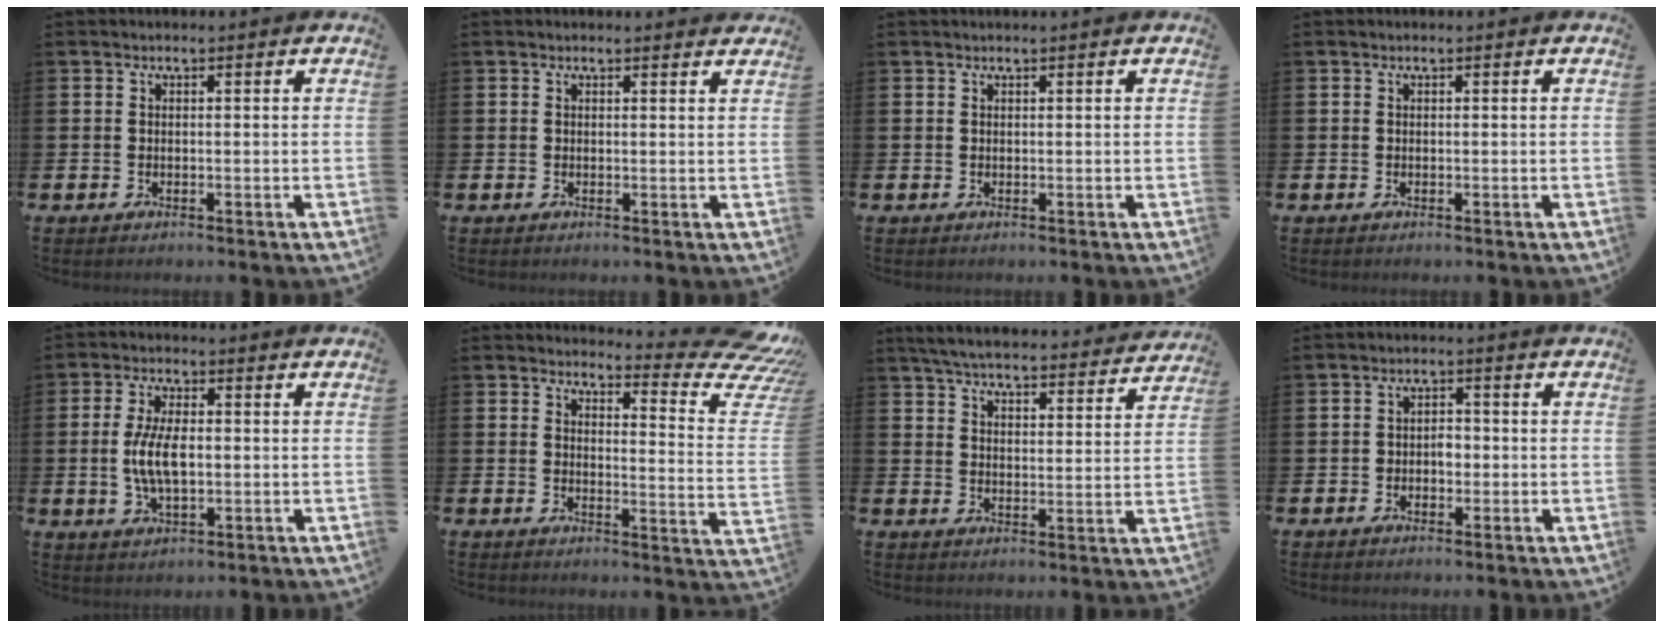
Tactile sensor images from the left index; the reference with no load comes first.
{"total": 0.7, "force": [0.7, 0.1, 0.1], "torque": [0.011, -0.004, 0.010]}
{"total": 0.0}
{"total": 0.0}
{"total": 6.6, "force": [0.0, 3.0, 5.9], "torque": [-0.120, 0.003, -0.004]}
{"total": 5.8, "force": [4.9, 1.7, 2.6], "torque": [-0.023, -0.055, 0.072]}
{"total": 6.1, "force": [5.9, 0.7, 1.4], "torque": [-0.044, -0.042, 0.102]}
{"total": 2.1, "force": [-0.6, 1.6, 1.2], "torque": [-0.013, 0.002, -0.017]}